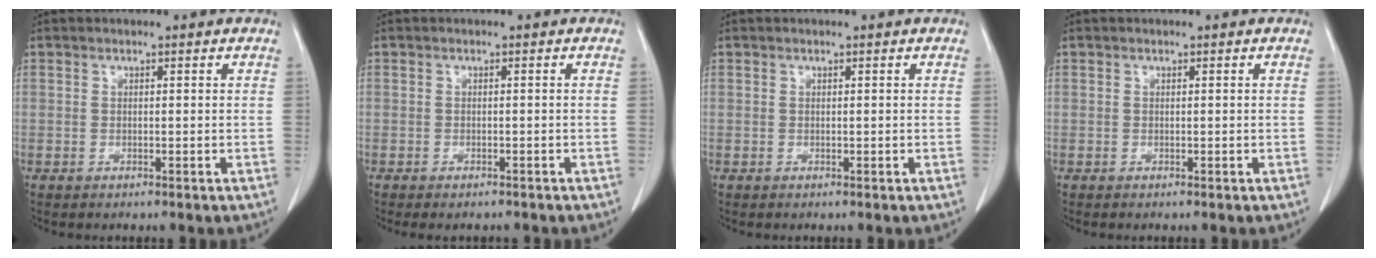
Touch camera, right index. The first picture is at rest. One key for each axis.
{"total": 1.0, "fx": -0.8, "fy": 0.1, "fz": 0.6, "tx": -0.008, "ty": -0.003, "tz": -0.009}
{"total": 0.0}
{"total": 0.0}